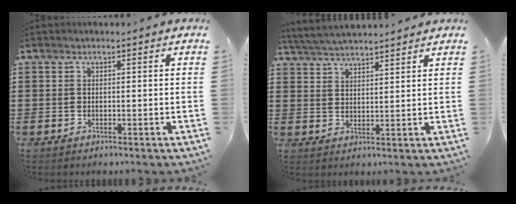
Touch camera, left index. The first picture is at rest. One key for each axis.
{"total": 3.8, "fx": 3.7, "fy": 0.0, "fz": 0.7, "tx": -0.026, "ty": -0.011, "tz": 0.067}